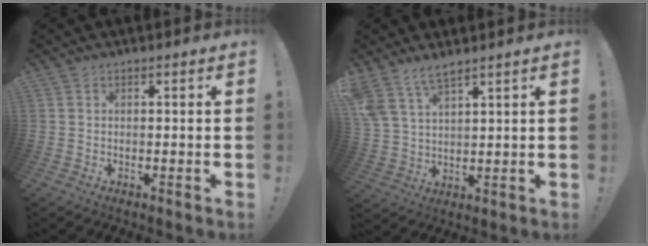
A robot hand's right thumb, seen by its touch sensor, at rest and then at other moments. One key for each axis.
{"total": 7.0, "fx": 5.7, "fy": 2.1, "fz": 3.5, "tx": -0.073, "ty": -0.025, "tz": 0.112}